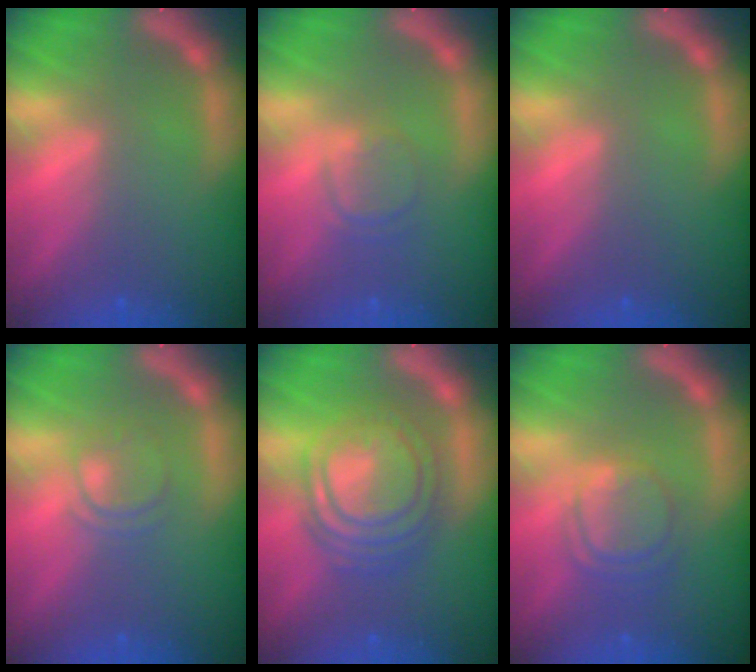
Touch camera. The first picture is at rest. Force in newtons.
{"total": 2.4}
{"total": 0.0}
{"total": 2.4}
{"total": 9.0}
{"total": 4.5}